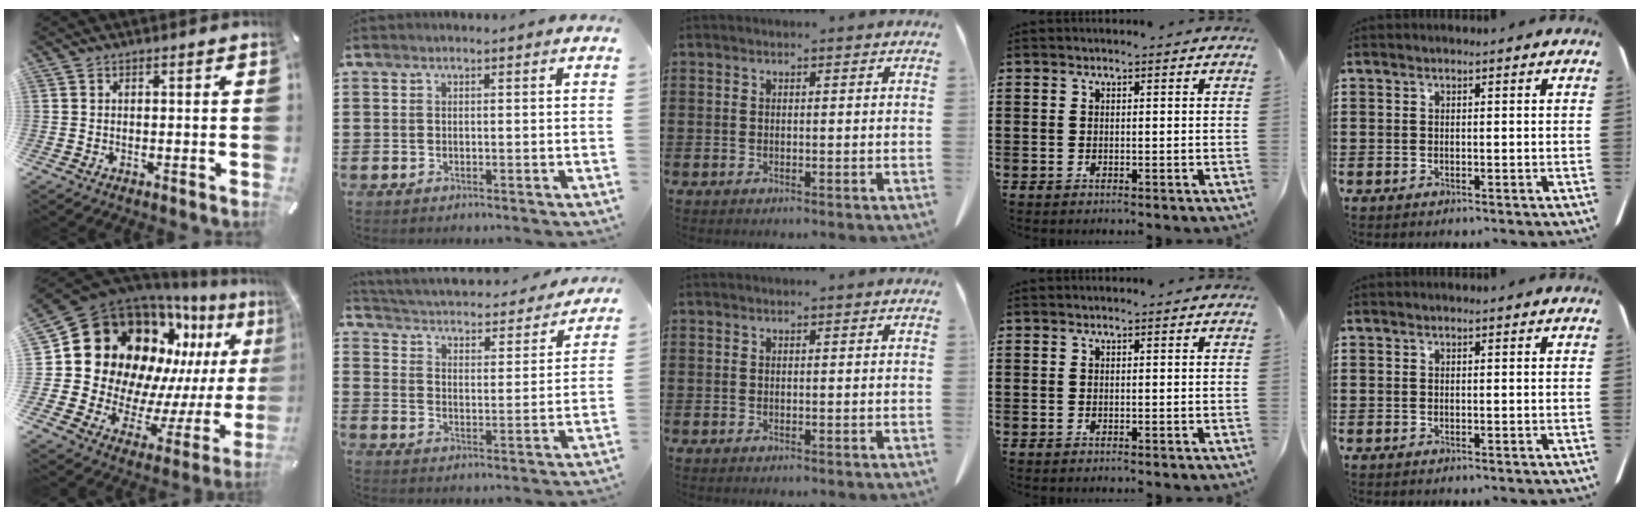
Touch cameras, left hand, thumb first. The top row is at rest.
{"thumb": {"total": 23.1, "force": [10.0, 17.0, 12.0], "torque": [-0.202, -0.116, 0.222]}, "index": {"total": 2.5, "force": [2.5, 0.2, 0.5], "torque": [-0.029, -0.030, 0.031]}}